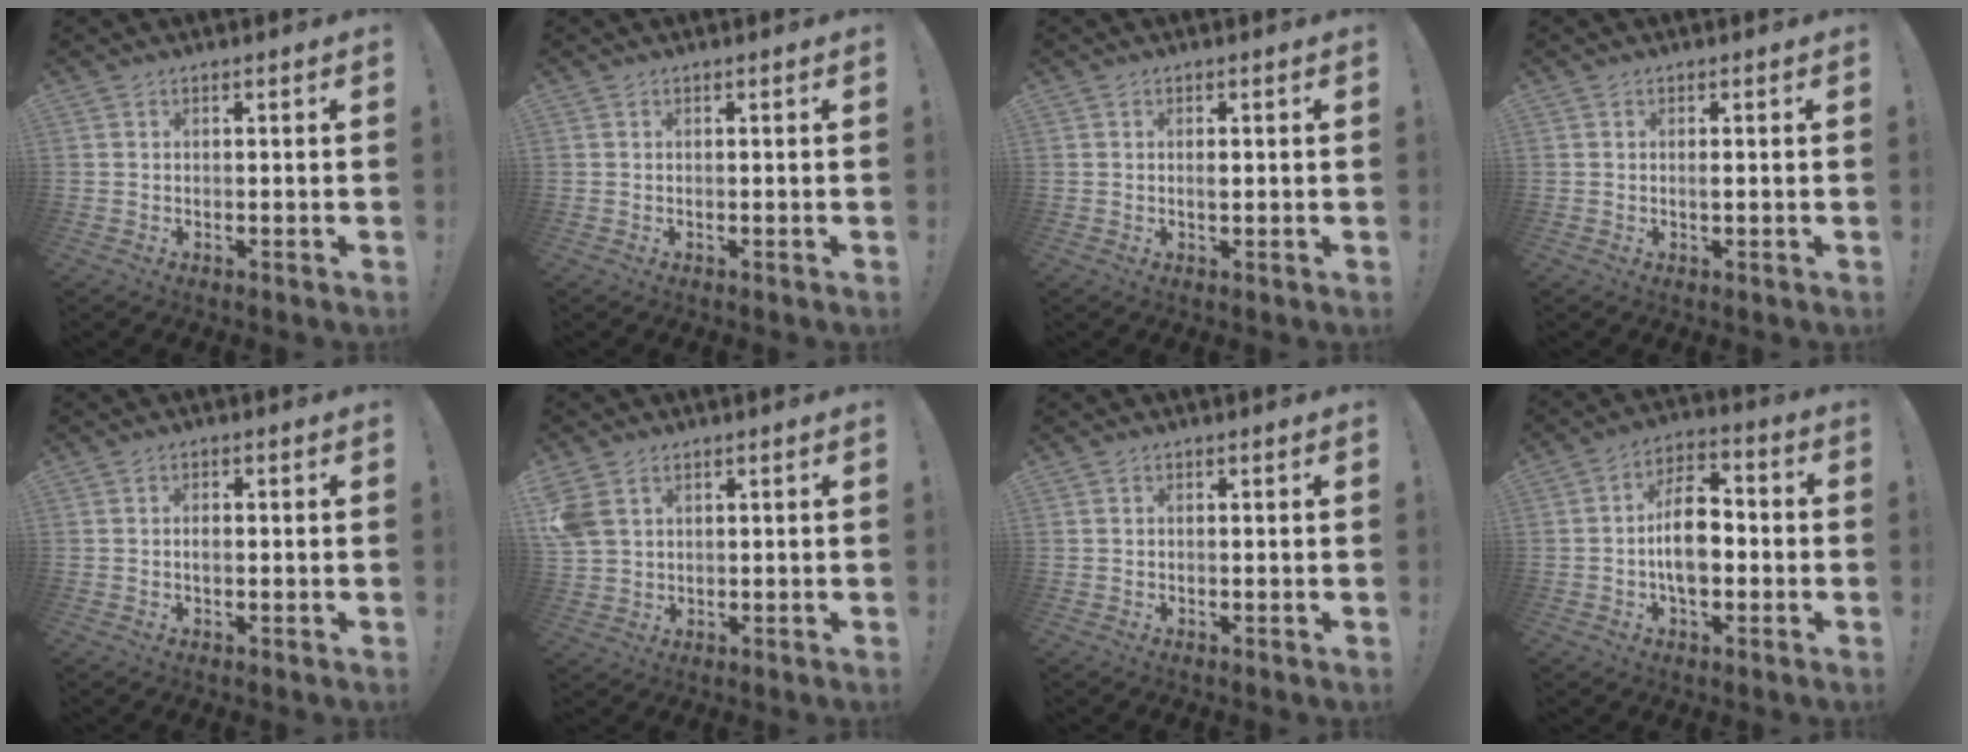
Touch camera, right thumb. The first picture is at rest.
{"total": 0.0}
{"total": 1.1, "force": [0.0, 0.4, 1.1], "torque": [-0.014, -0.002, -0.003]}
{"total": 0.9, "force": [-0.2, 0.1, 0.8], "torque": [-0.009, -0.004, -0.006]}
{"total": 1.4, "force": [-0.4, 0.8, 1.1], "torque": [-0.028, 0.006, -0.007]}
{"total": 5.7, "force": [2.5, 4.0, 3.2], "torque": [-0.057, -0.006, 0.053]}
{"total": 0.0}
{"total": 12.6, "force": [-2.0, 7.7, 9.7], "torque": [-0.171, 0.018, -0.037]}